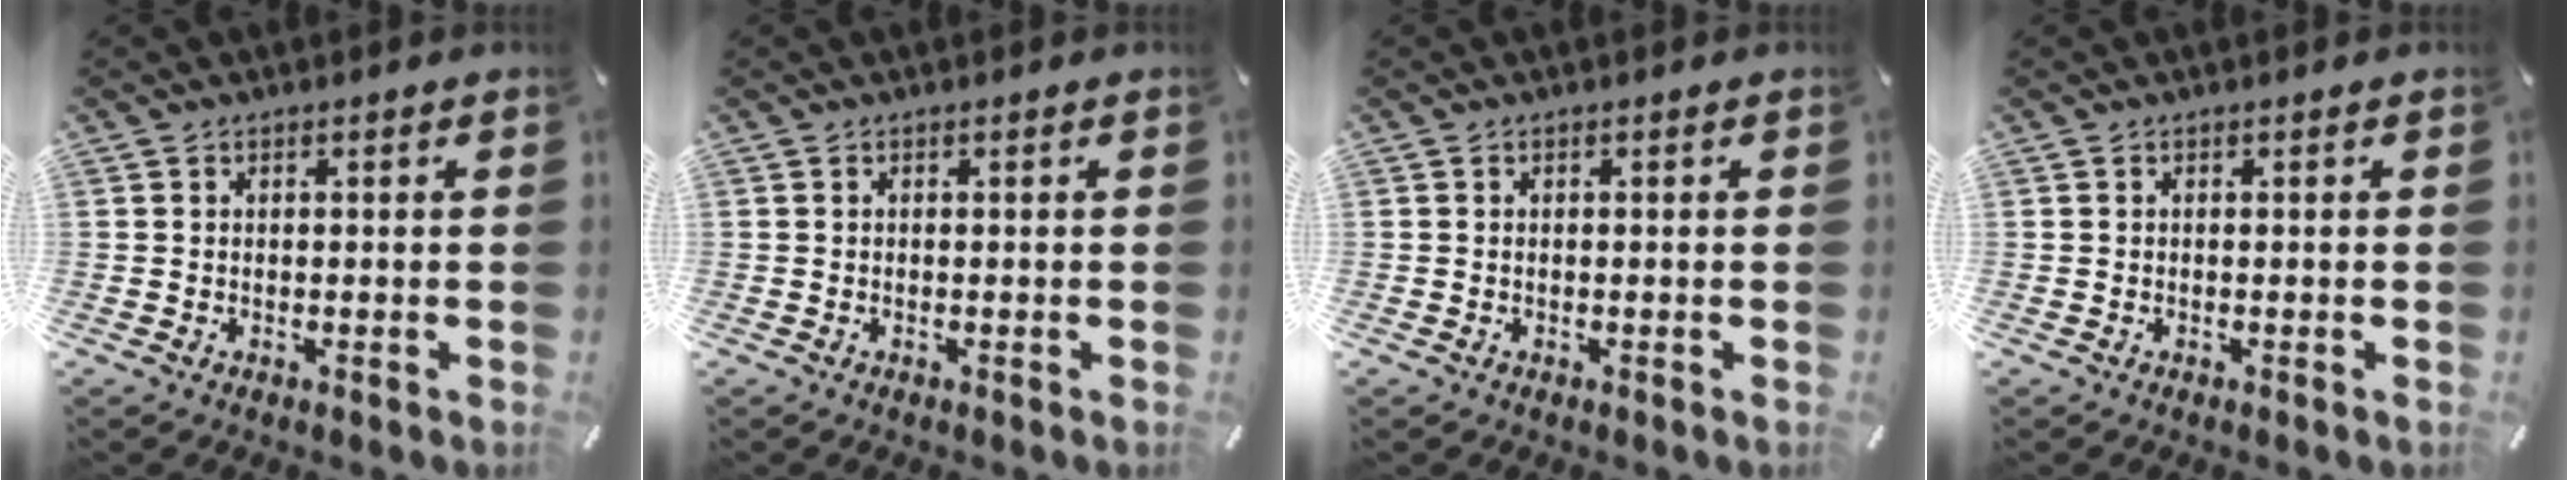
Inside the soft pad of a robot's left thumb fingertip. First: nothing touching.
{"total": 0.0}
{"total": 0.0}
{"total": 0.0}